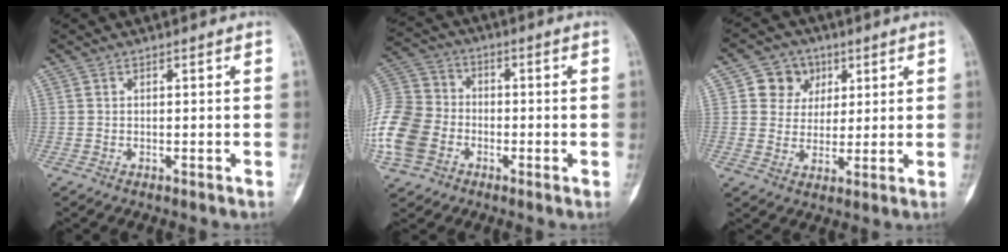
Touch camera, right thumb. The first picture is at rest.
{"total": 16.2, "force": [-4.9, 12.9, 8.5], "torque": [-0.190, 0.030, -0.095]}
{"total": 7.5, "force": [2.7, 6.7, 2.0], "torque": [0.005, -0.002, 0.043]}